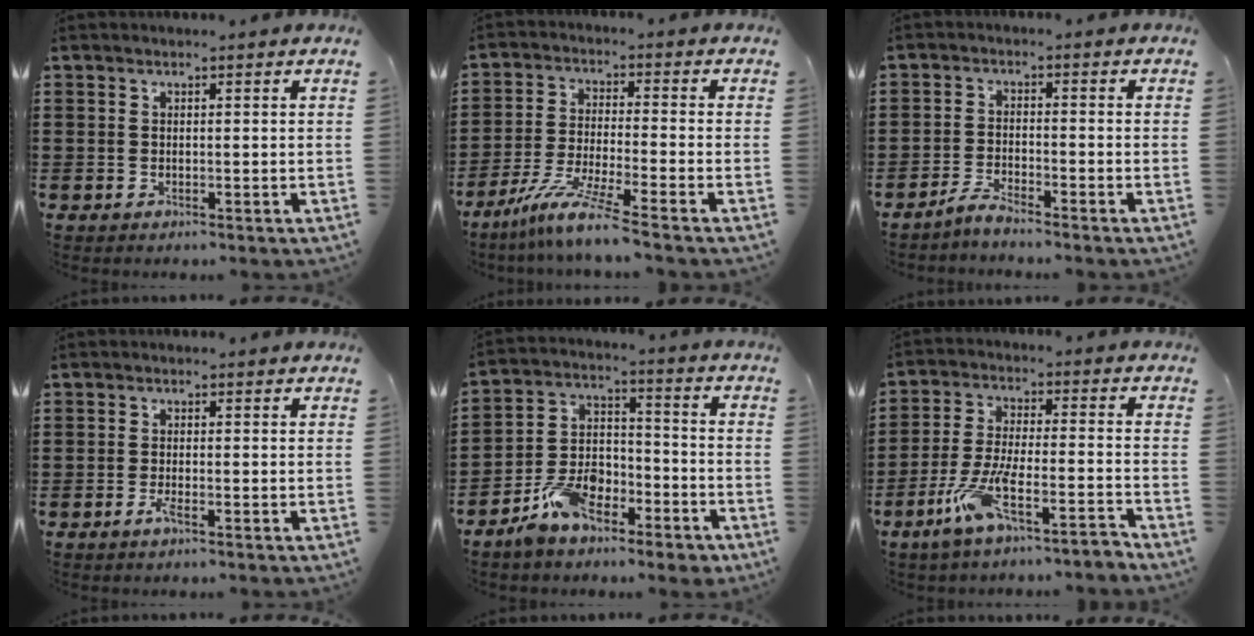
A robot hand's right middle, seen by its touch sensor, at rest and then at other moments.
{"total": 7.6, "force": [-6.0, -0.3, 4.6], "torque": [-0.099, -0.018, -0.118]}
{"total": 2.9, "force": [-2.6, 0.0, 1.1], "torque": [-0.034, 0.001, -0.056]}
{"total": 1.6, "force": [-0.9, 0.2, 1.3], "torque": [-0.031, -0.004, -0.018]}
{"total": 8.5, "force": [-6.2, 4.3, 4.0], "torque": [-0.095, 0.017, -0.121]}
{"total": 8.0, "force": [-5.9, 0.9, 5.3], "torque": [-0.119, -0.006, -0.117]}